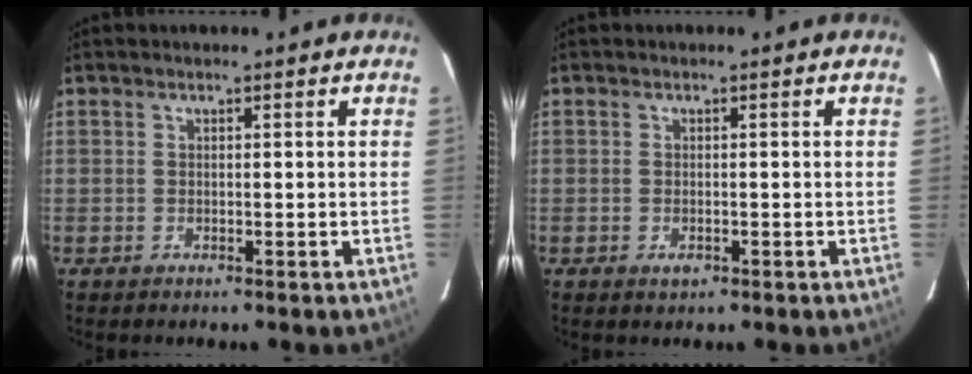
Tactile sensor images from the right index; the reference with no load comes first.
{"total": 1.2, "force": [-0.5, 0.7, 0.9], "torque": [-0.016, -0.001, -0.008]}